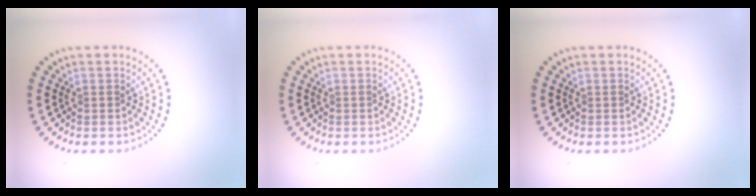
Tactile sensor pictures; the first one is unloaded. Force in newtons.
{"total": 0.0}
{"total": 0.0}